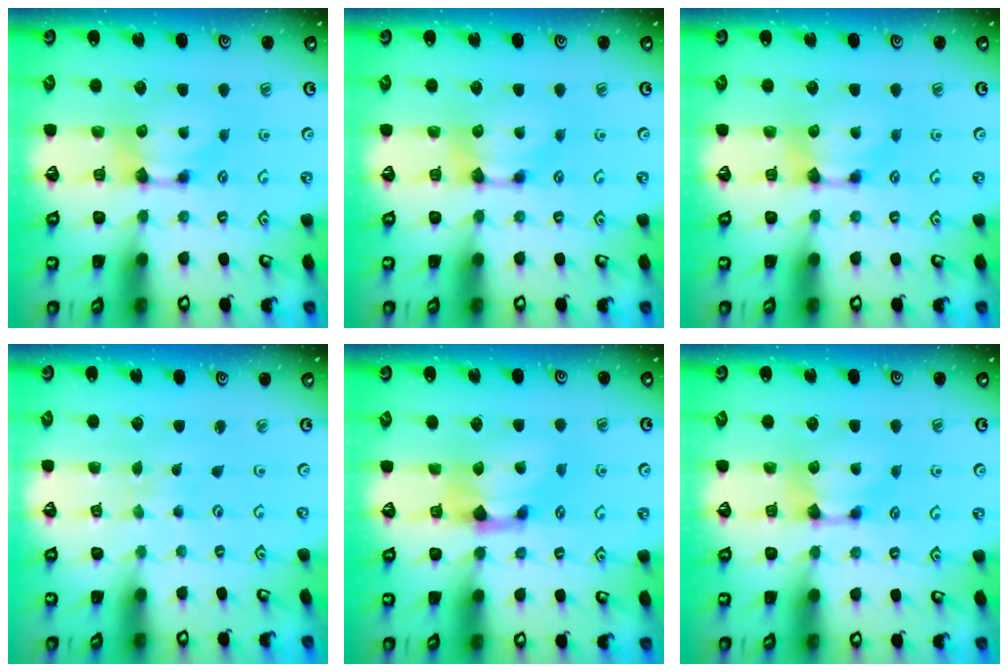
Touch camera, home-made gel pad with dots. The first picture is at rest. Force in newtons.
{"total": 0.0}
{"total": 0.0}
{"total": 5.6, "press": 5.6, "slide": 0.3}
{"total": 1.4, "press": 0.4, "slide": 1.3}
{"total": 0.0}